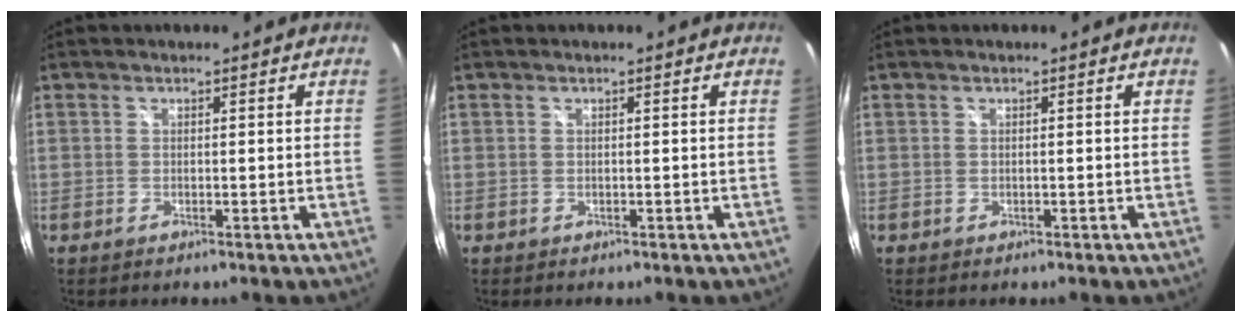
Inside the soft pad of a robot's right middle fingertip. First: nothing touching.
{"total": 0.0}
{"total": 0.0}